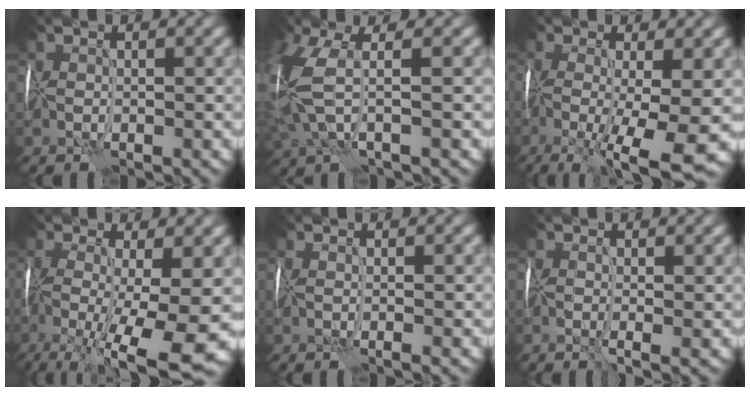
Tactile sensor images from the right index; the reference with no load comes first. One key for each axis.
{"total": 4.9, "fx": 1.2, "fy": 2.0, "fz": 4.3, "tx": -0.138, "ty": 0.000, "tz": 0.012}
{"total": 10.8, "fx": -4.5, "fy": 3.0, "fz": 9.4, "tx": -0.191, "ty": -0.016, "tz": -0.073}
{"total": 12.7, "fx": -4.7, "fy": 4.1, "fz": 11.1, "tx": -0.221, "ty": -0.013, "tz": -0.076}
{"total": 1.3, "fx": -0.3, "fy": 0.4, "fz": 1.2, "tx": -0.013, "ty": -0.001, "tz": -0.004}
{"total": 1.7, "fx": -0.5, "fy": 0.4, "fz": 1.6, "tx": -0.034, "ty": -0.006, "tz": -0.014}